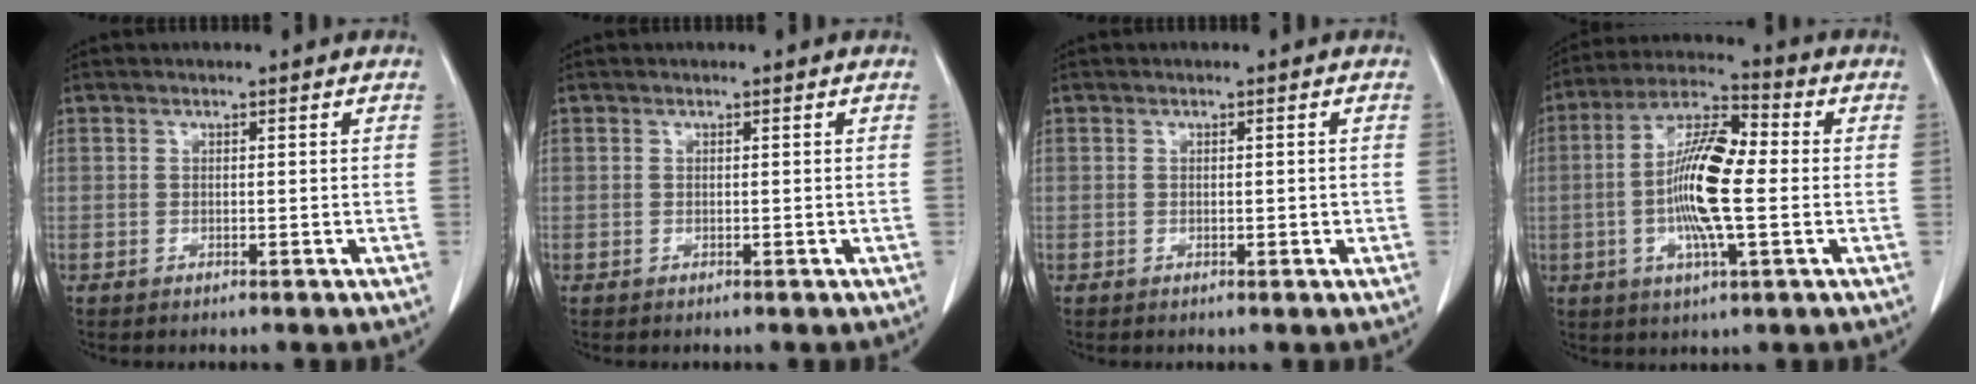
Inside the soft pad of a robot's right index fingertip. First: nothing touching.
{"total": 0.0}
{"total": 0.9, "force": [-0.1, 0.4, 0.8], "torque": [-0.010, 0.000, 0.004]}
{"total": 13.0, "force": [-0.9, 2.5, 12.8], "torque": [-0.244, 0.008, -0.020]}